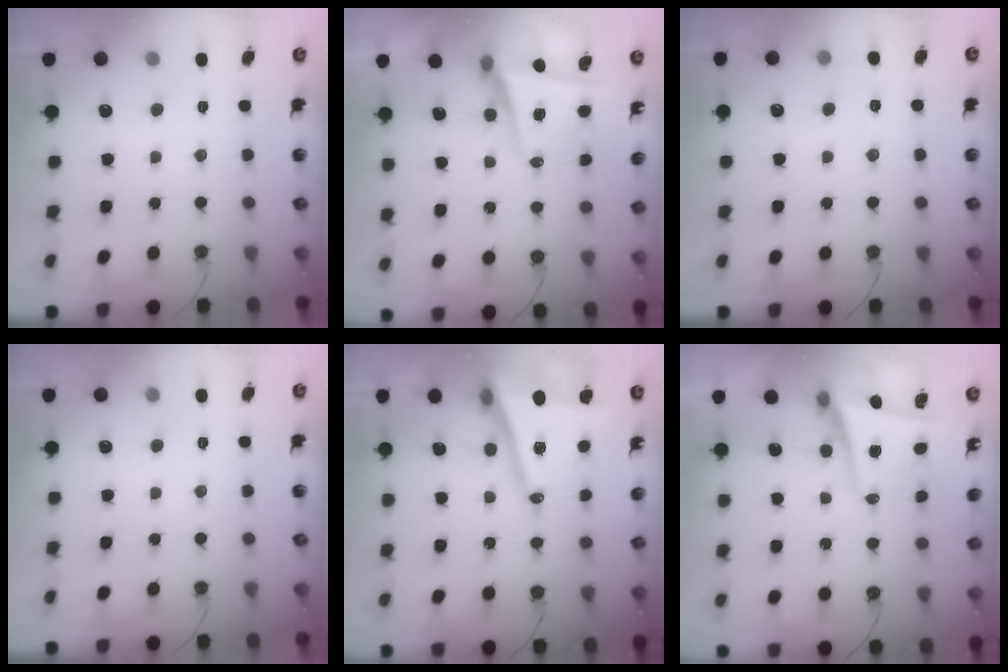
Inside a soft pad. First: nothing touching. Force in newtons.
{"total": 6.4, "press": 5.8, "slide": 2.6}
{"total": 6.4, "press": 5.7, "slide": 2.9}
{"total": 0.0}
{"total": 13.6, "press": 13.0, "slide": 4.1}
{"total": 5.7, "press": 5.6, "slide": 0.7}